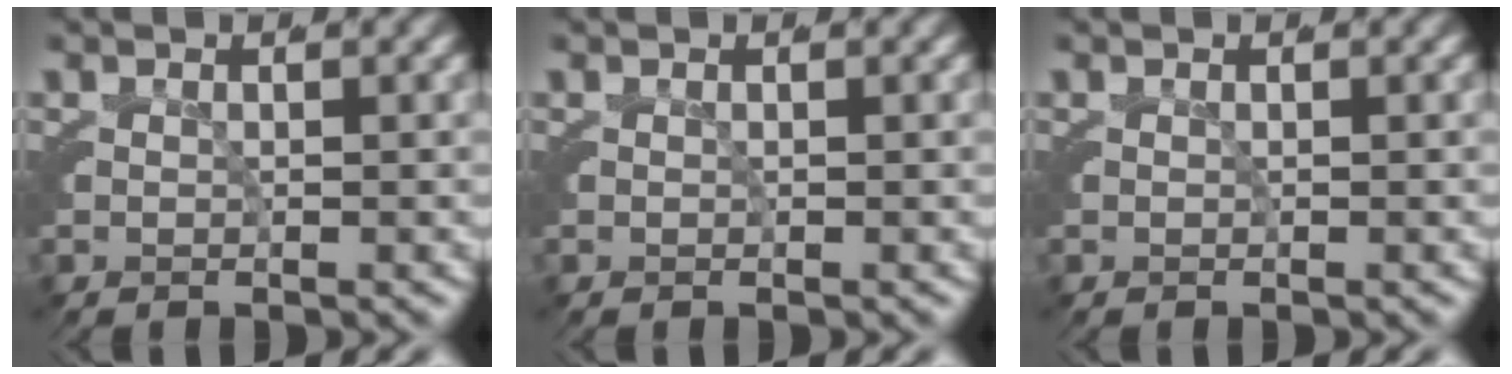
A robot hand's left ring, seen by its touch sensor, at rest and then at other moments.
{"total": 0.0}
{"total": 0.0}